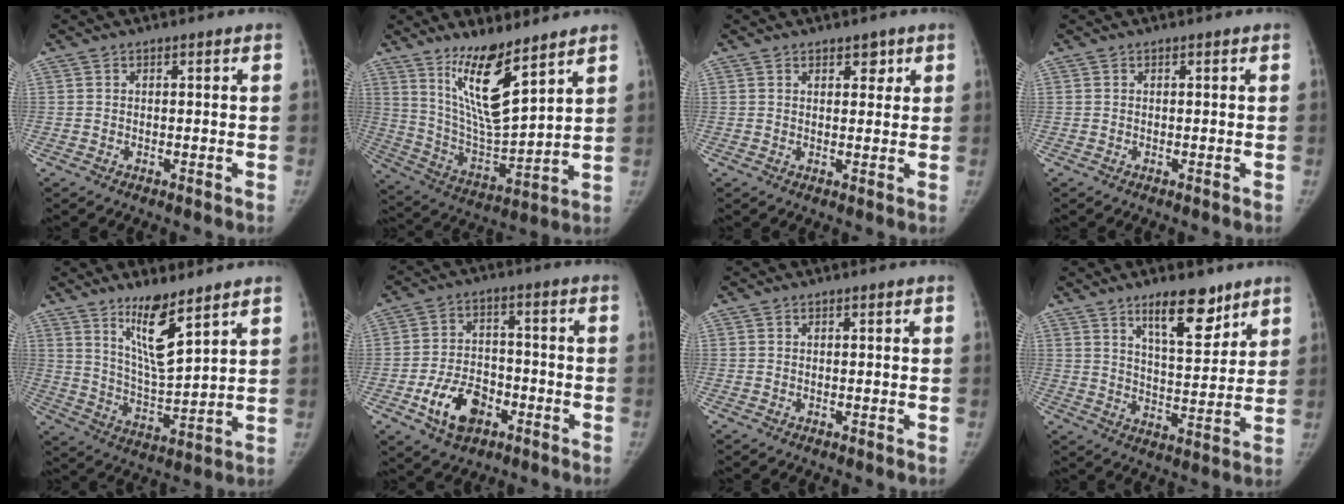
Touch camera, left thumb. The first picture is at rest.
{"total": 14.8, "force": [9.4, 3.6, 10.9], "torque": [-0.180, -0.071, 0.192]}
{"total": 2.2, "force": [1.4, 1.2, 1.2], "torque": [-0.003, -0.007, 0.021]}
{"total": 0.0}
{"total": 10.9, "force": [7.1, 2.3, 7.9], "torque": [-0.135, -0.063, 0.141]}
{"total": 10.7, "force": [-4.8, 7.1, 6.5], "torque": [-0.094, 0.026, -0.081]}
{"total": 0.0}
{"total": 11.2, "force": [7.5, 4.0, 7.3], "torque": [-0.089, -0.052, 0.125]}